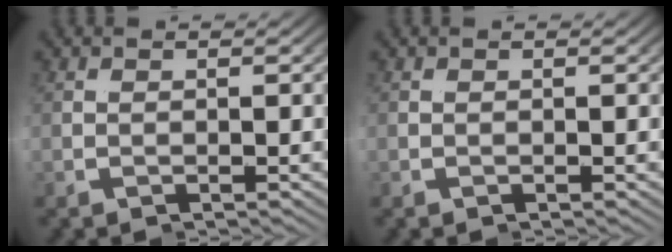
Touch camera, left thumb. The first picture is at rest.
{"total": 0.0}